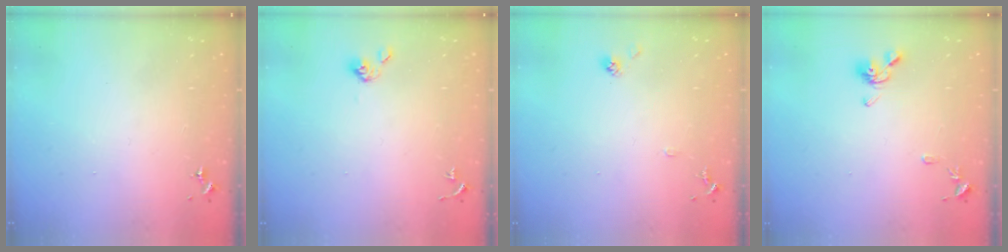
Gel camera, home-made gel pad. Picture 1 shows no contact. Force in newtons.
{"total": 4.0, "press": 3.9, "slide": 0.8}
{"total": 7.8, "press": 7.7, "slide": 0.6}
{"total": 9.4, "press": 9.4, "slide": 1.0}